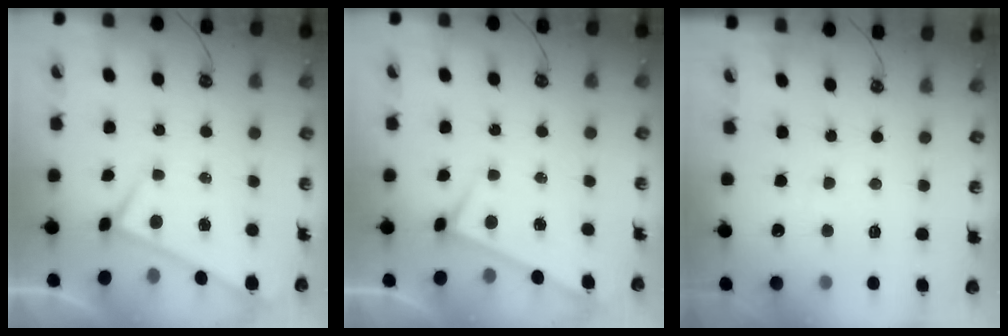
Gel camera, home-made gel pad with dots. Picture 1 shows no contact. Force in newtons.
{"total": 3.1, "press": 3.1, "slide": 0.3}
{"total": 2.1, "press": 2.1, "slide": 0.6}